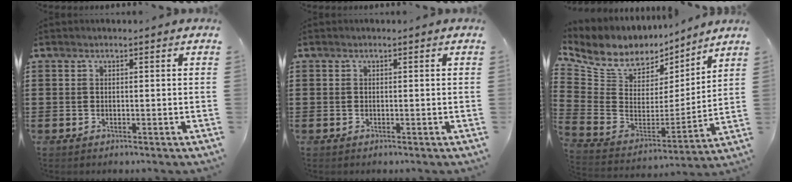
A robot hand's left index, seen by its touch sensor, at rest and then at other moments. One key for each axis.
{"total": 0.0}
{"total": 7.4, "fx": 5.9, "fy": 4.0, "fz": 2.0, "tx": -0.081, "ty": -0.045, "tz": 0.105}